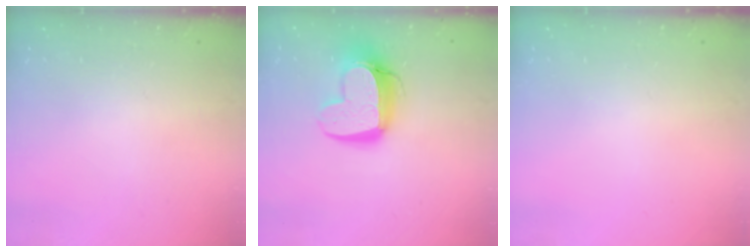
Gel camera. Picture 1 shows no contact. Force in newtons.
{"total": 15.5, "press": 15.5, "slide": 1.2}
{"total": 0.0}